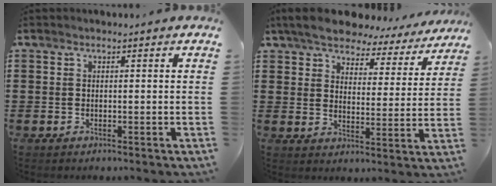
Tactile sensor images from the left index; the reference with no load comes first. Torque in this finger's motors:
{"motor_torque": [1.04, -1.10, 0.71, 0.21]}